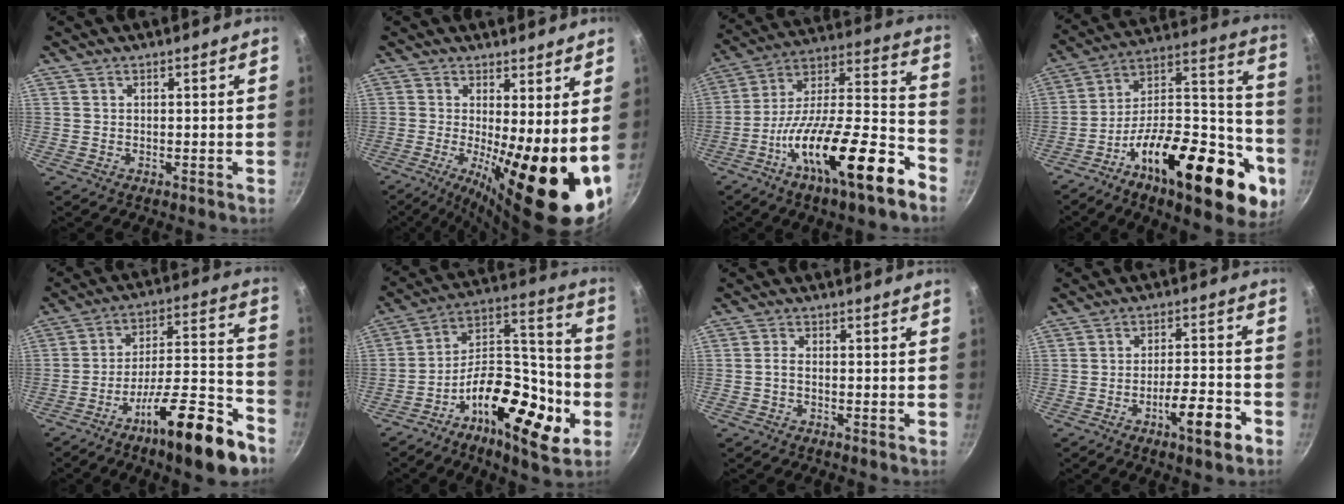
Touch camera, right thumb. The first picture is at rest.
{"total": 16.5, "force": [-1.8, 4.6, 15.8], "torque": [-0.226, -0.019, -0.026]}
{"total": 24.9, "force": [-13.0, 7.0, 20.0], "torque": [-0.284, 0.079, -0.227]}
{"total": 33.2, "force": [-14.6, 14.1, 26.3], "torque": [-0.325, 0.080, -0.233]}
{"total": 20.9, "force": [-12.6, 5.5, 15.7], "torque": [-0.204, 0.085, -0.205]}
{"total": 23.4, "force": [-9.1, 10.0, 19.1], "torque": [-0.267, 0.055, -0.156]}
{"total": 1.5, "force": [-0.7, 0.6, 1.2], "torque": [-0.030, 0.010, -0.020]}
{"total": 9.4, "force": [-4.7, 2.4, 7.8], "torque": [-0.108, 0.035, -0.070]}